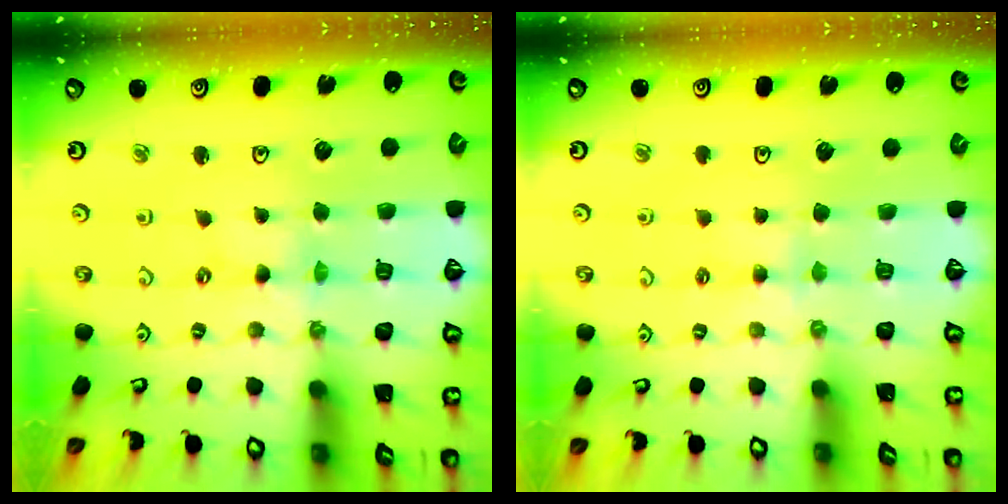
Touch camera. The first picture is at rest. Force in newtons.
{"total": 2.5, "press": 2.5, "slide": 0.4}